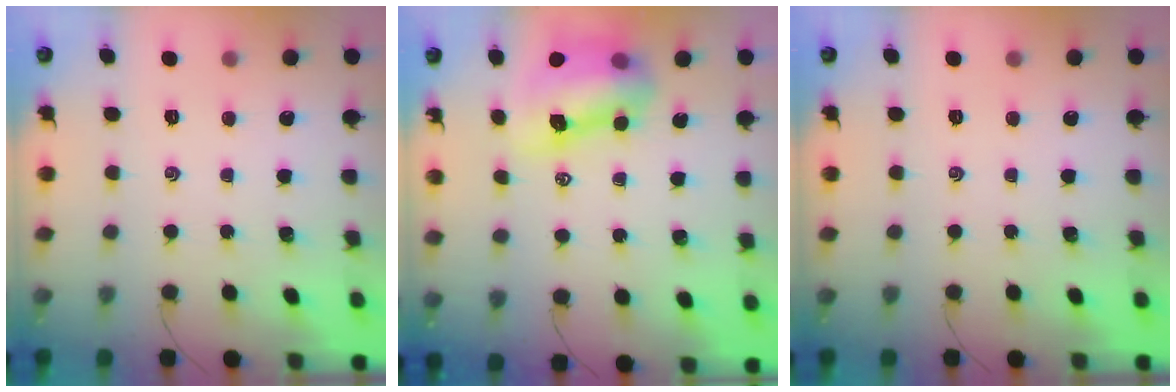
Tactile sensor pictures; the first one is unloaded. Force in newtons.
{"total": 10.1, "press": 9.7, "slide": 2.8}
{"total": 0.0}